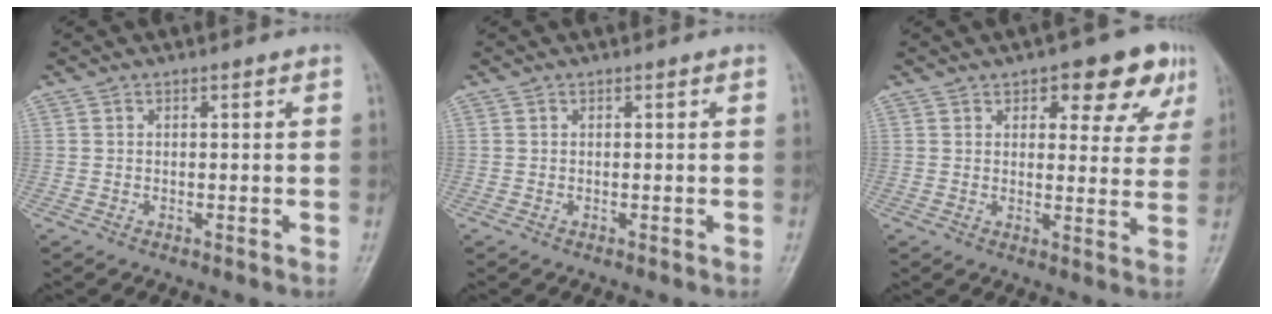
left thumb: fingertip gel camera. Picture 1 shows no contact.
{"total": 0.0}
{"total": 10.9, "force": [5.9, 5.1, 7.7], "torque": [-0.047, -0.019, 0.068]}